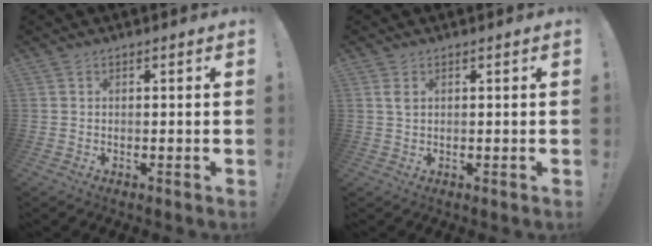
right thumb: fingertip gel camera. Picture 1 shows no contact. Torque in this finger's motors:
{"motor_torque": [-0.30, 0.33, 0.14, -0.15, 0.02]}